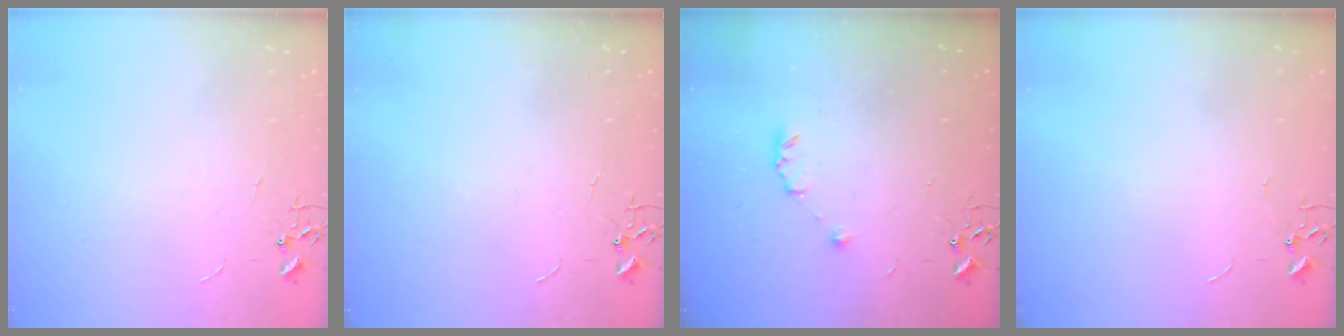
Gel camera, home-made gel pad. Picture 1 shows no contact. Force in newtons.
{"total": 0.0}
{"total": 6.0, "press": 6.0, "slide": 0.6}
{"total": 0.0}